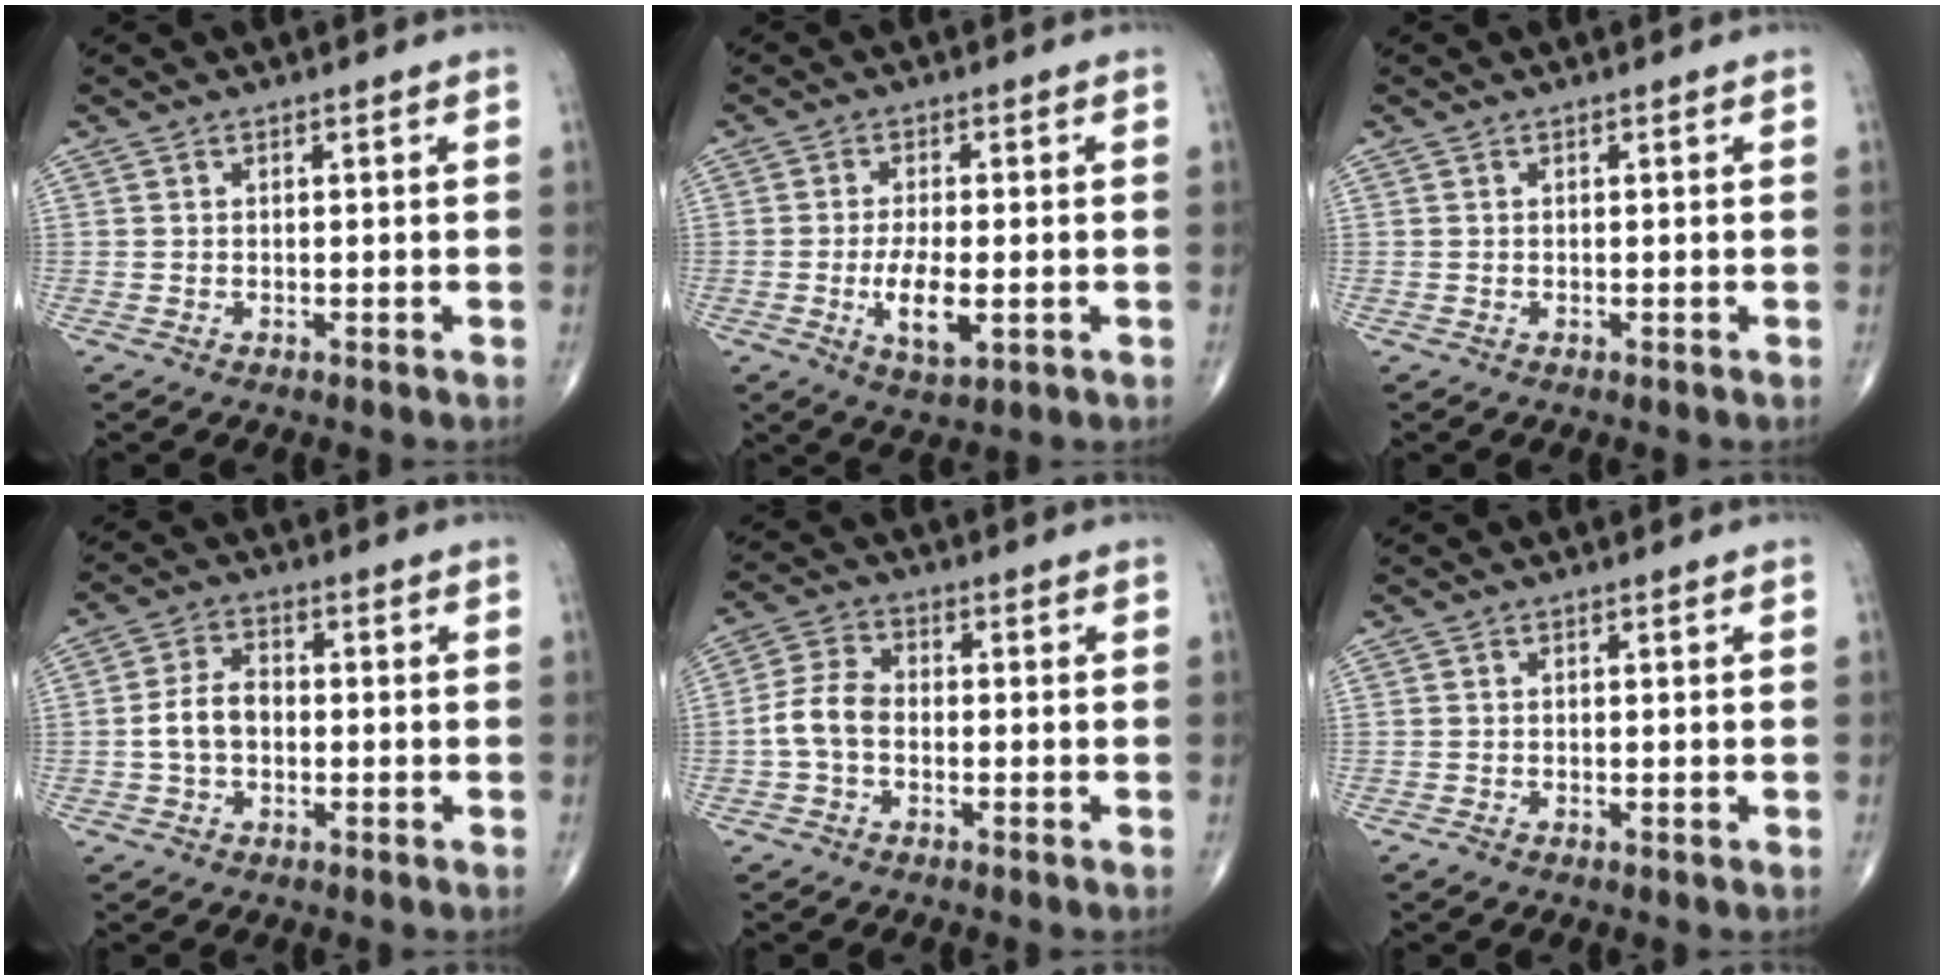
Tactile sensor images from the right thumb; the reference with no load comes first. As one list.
[{"total": 7.1, "force": [-1.6, 2.8, 6.3], "torque": [-0.116, -0.009, -0.024]}, {"total": 0.0}, {"total": 5.9, "force": [-0.8, 3.9, 4.3], "torque": [-0.078, 0.021, -0.022]}, {"total": 6.1, "force": [-1.3, 4.1, 4.4], "torque": [-0.086, 0.021, -0.036]}, {"total": 1.0, "force": [-0.5, 0.4, 0.7], "torque": [-0.014, -0.002, -0.010]}]